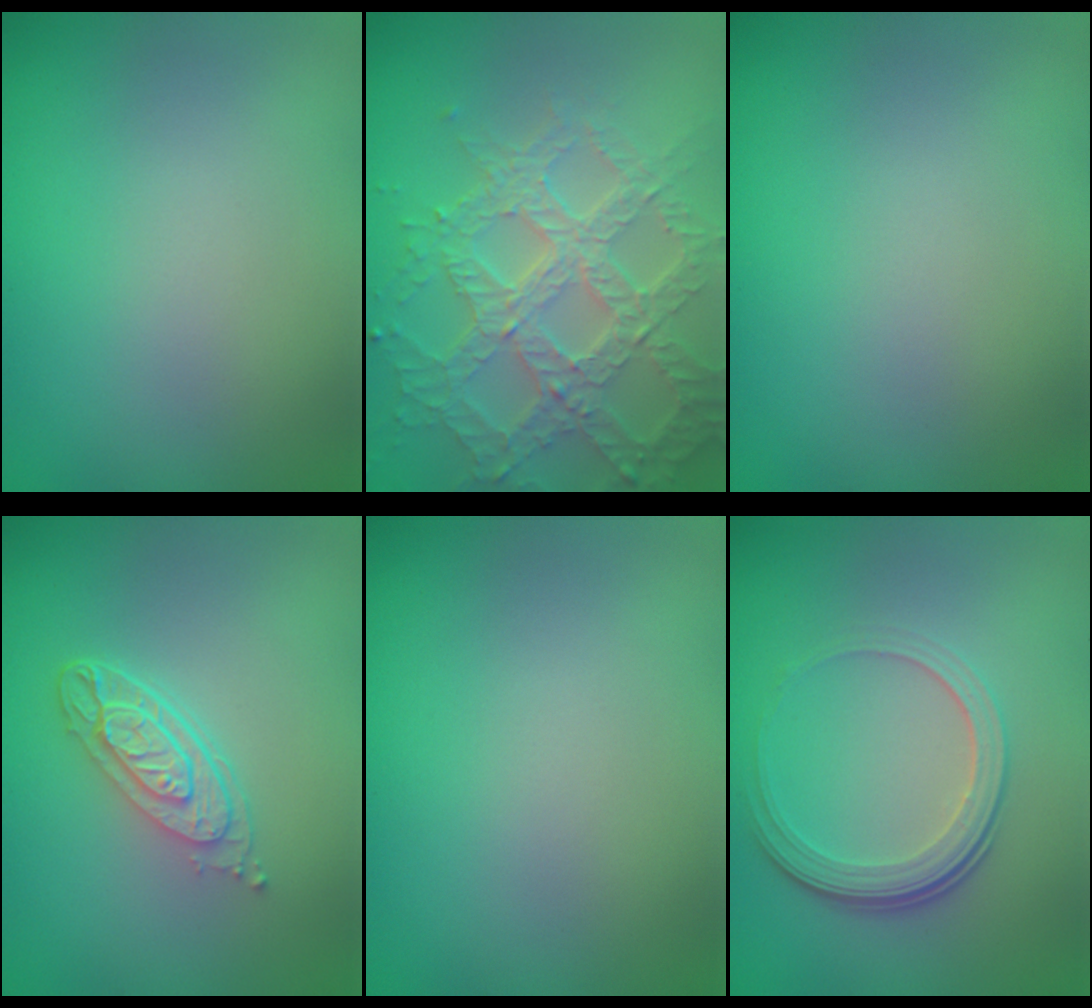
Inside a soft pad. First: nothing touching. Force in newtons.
{"total": 6.9, "press": 5.2, "slide": 4.5}
{"total": 0.0}
{"total": 3.7, "press": 2.8, "slide": 2.3}
{"total": 0.0}
{"total": 3.8, "press": 2.6, "slide": 2.8}